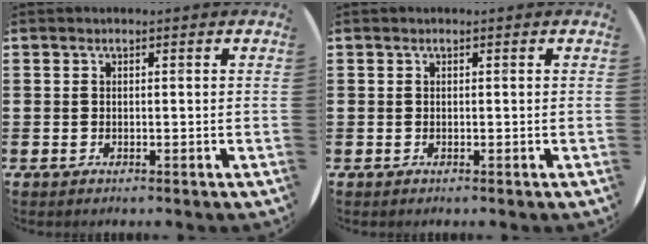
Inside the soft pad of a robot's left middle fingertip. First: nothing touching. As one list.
[{"total": 0.0}]